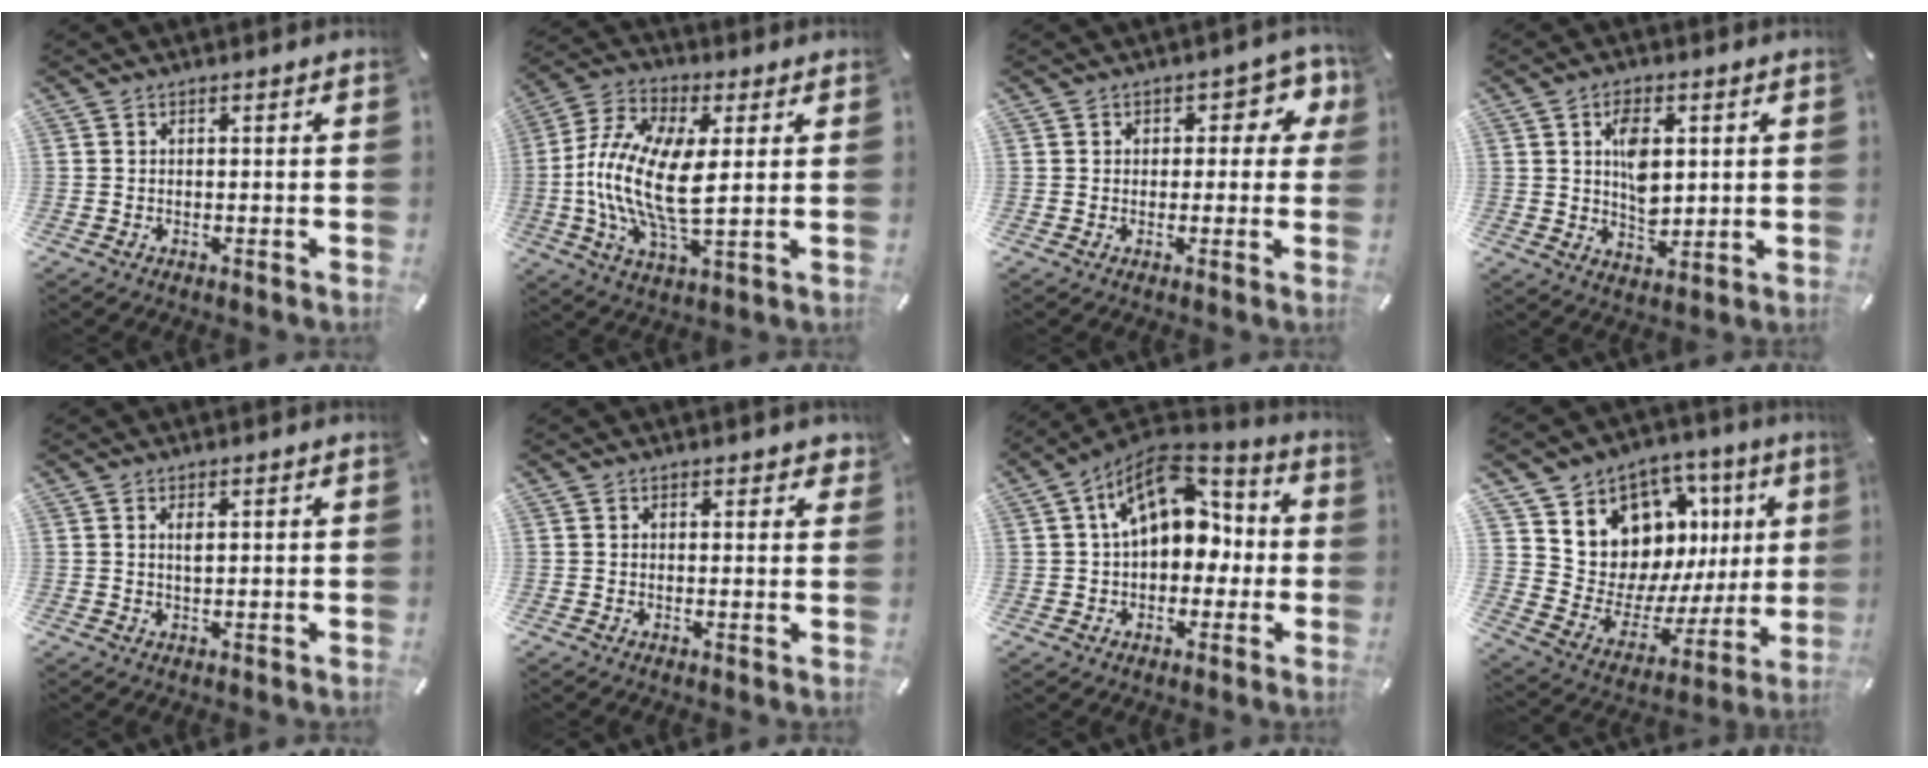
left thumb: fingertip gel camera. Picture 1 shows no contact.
{"total": 15.9, "force": [0.6, 6.7, 14.4], "torque": [-0.318, -0.015, 0.006]}
{"total": 5.6, "force": [1.7, 4.0, 3.6], "torque": [-0.036, -0.002, 0.024]}
{"total": 8.1, "force": [1.8, 5.1, 6.0], "torque": [-0.092, -0.007, 0.025]}
{"total": 1.7, "force": [0.6, 0.5, 1.5], "torque": [-0.032, 0.001, 0.009]}
{"total": 1.5, "force": [1.2, 0.8, 0.5], "torque": [0.005, -0.005, 0.019]}
{"total": 16.4, "force": [4.5, 10.8, 11.5], "torque": [-0.188, -0.019, 0.082]}
{"total": 10.9, "force": [5.6, 9.0, 2.8], "torque": [-0.045, -0.083, 0.110]}